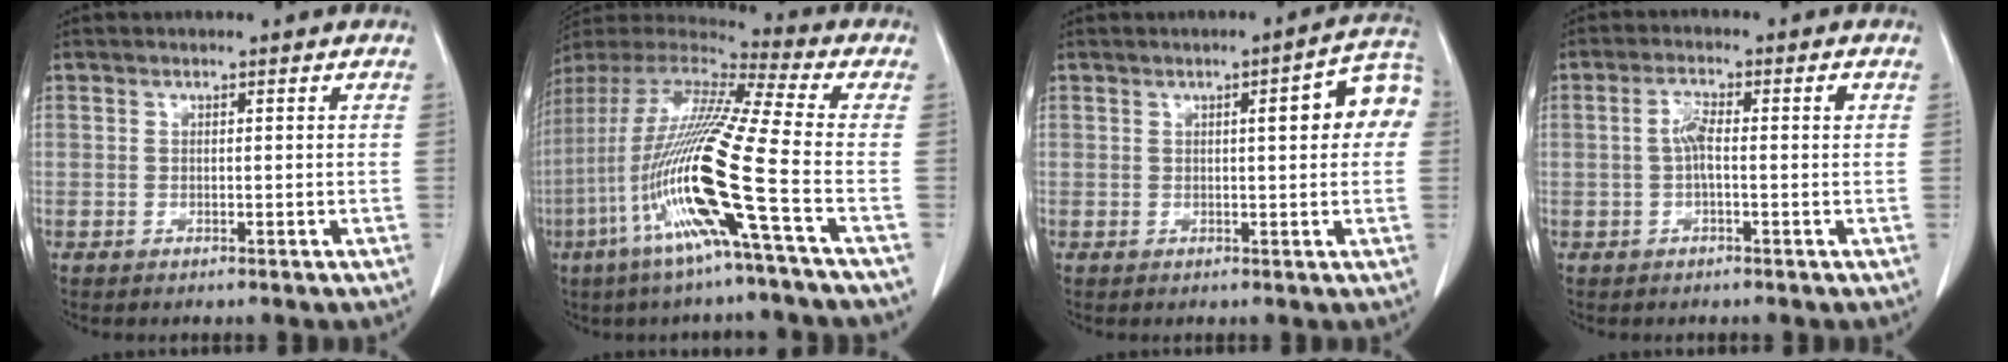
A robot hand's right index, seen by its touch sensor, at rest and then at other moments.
{"total": 20.5, "force": [-6.9, -1.0, 19.2], "torque": [-0.411, -0.033, -0.149]}
{"total": 7.6, "force": [1.4, 1.4, 7.3], "torque": [-0.090, 0.025, 0.011]}
{"total": 3.9, "force": [0.0, 0.8, 3.8], "torque": [-0.077, 0.014, 0.000]}